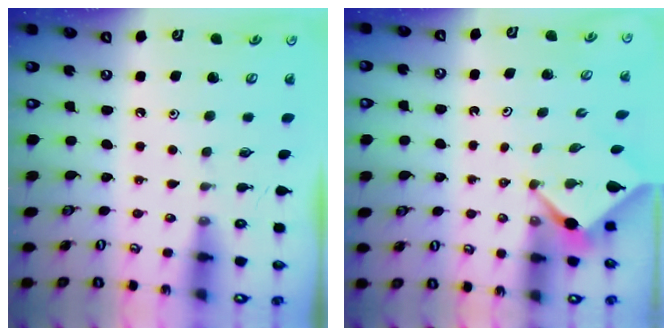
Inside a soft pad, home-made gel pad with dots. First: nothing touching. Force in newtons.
{"total": 2.5, "press": 2.5, "slide": 0.3}